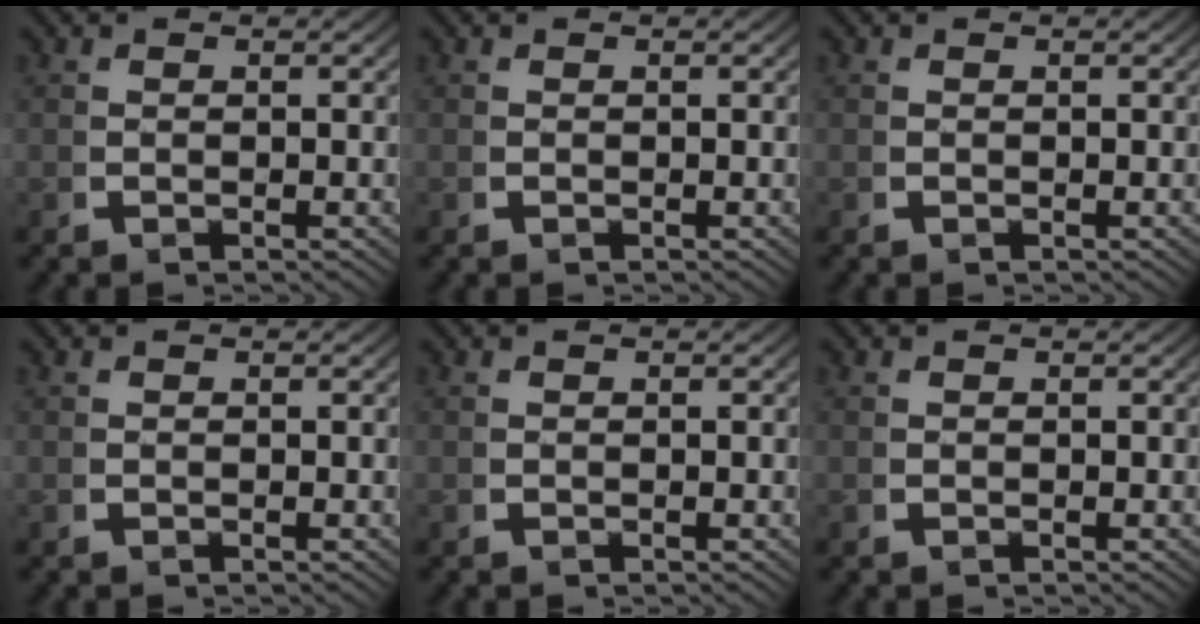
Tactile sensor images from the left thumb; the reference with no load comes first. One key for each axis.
{"total": 0.0}
{"total": 0.0}
{"total": 0.0}
{"total": 0.0}
{"total": 0.0}